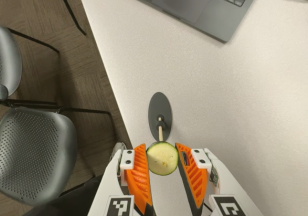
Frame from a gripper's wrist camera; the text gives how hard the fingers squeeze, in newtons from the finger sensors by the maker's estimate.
{"total": 8.3, "left": 7.8, "right": 8.8}